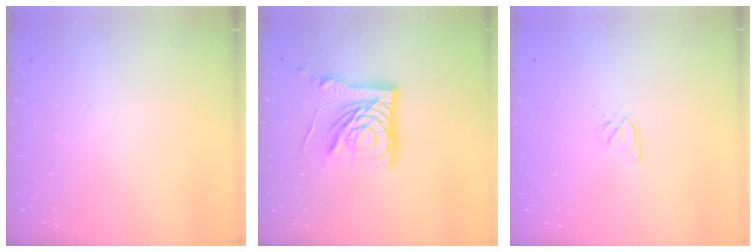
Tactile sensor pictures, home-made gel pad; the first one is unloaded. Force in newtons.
{"total": 15.2, "press": 15.1, "slide": 1.4}
{"total": 2.2, "press": 2.1, "slide": 0.6}